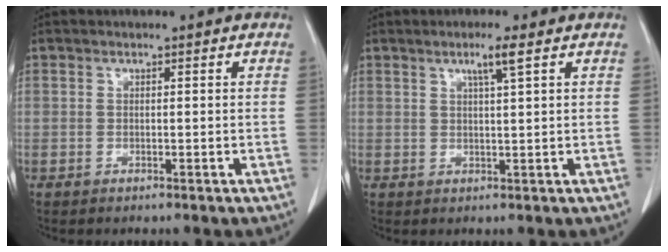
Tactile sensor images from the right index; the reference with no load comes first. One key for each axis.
{"total": 3.0, "fx": 1.5, "fy": -0.4, "fz": 2.5, "tx": -0.047, "ty": -0.002, "tz": 0.028}